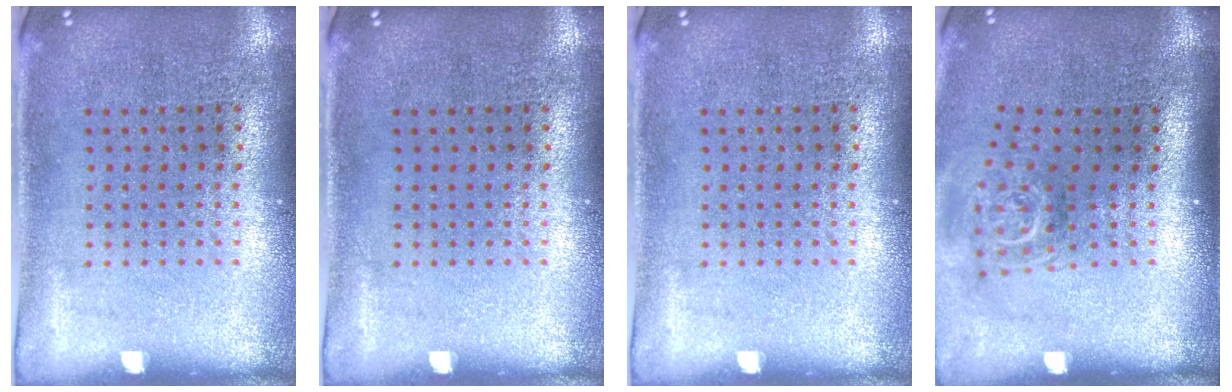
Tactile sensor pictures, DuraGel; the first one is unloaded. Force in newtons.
{"total": 0.0}
{"total": 0.0}
{"total": 1.8, "press": 1.3, "slide": 1.3}